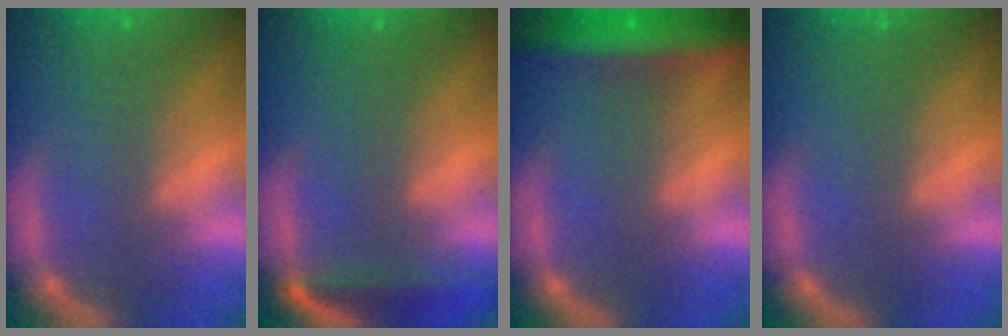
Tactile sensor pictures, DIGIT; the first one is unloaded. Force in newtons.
{"total": 3.5}
{"total": 8.0}
{"total": 0.0}